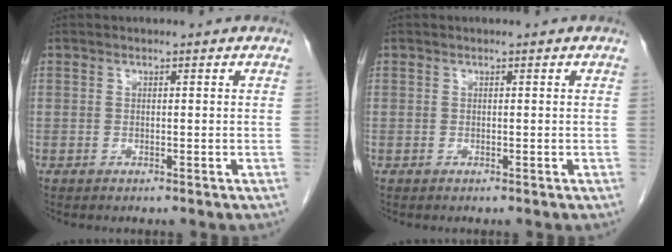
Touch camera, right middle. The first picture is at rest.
{"total": 0.0}